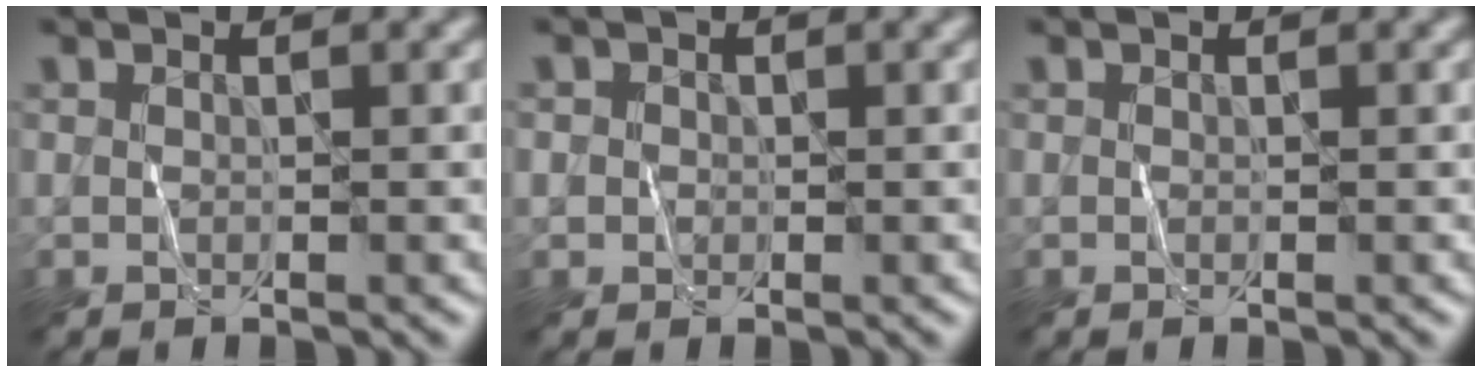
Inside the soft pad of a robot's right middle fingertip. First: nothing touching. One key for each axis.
{"total": 1.5, "fx": 0.2, "fy": 1.4, "fz": 0.4, "tx": 0.008, "ty": 0.004, "tz": -0.003}
{"total": 0.0}